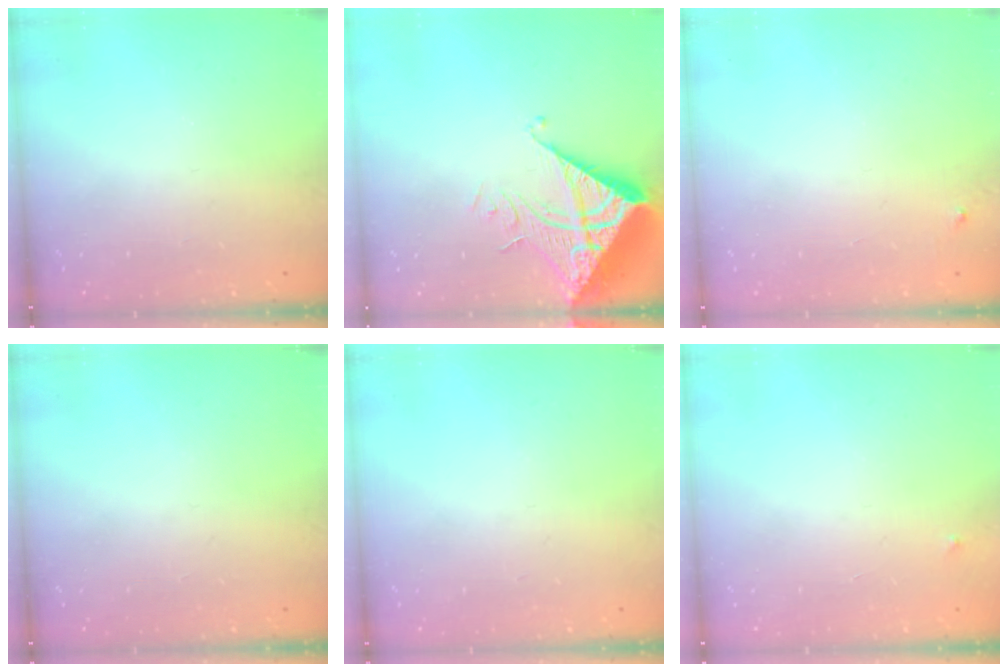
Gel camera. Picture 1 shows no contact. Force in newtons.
{"total": 11.5, "press": 11.5, "slide": 1.2}
{"total": 3.5, "press": 3.4, "slide": 0.4}
{"total": 0.0}
{"total": 0.0}
{"total": 2.5, "press": 2.4, "slide": 0.4}